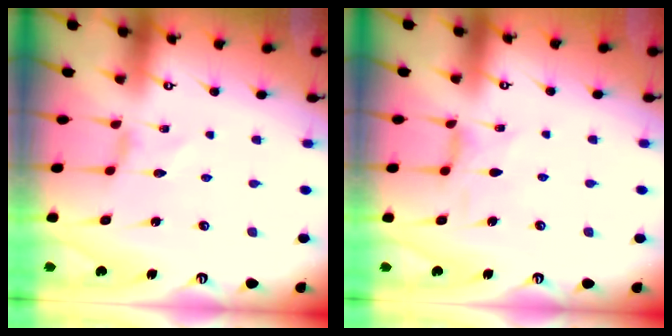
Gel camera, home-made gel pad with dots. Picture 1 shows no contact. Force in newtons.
{"total": 1.2, "press": 1.1, "slide": 0.4}